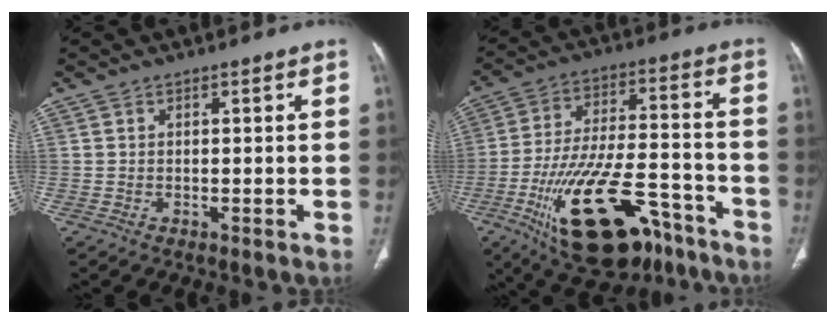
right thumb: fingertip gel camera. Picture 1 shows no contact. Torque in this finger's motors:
{"motor_torque": [4.05, 0.95, 1.95, -0.81, 0.60]}